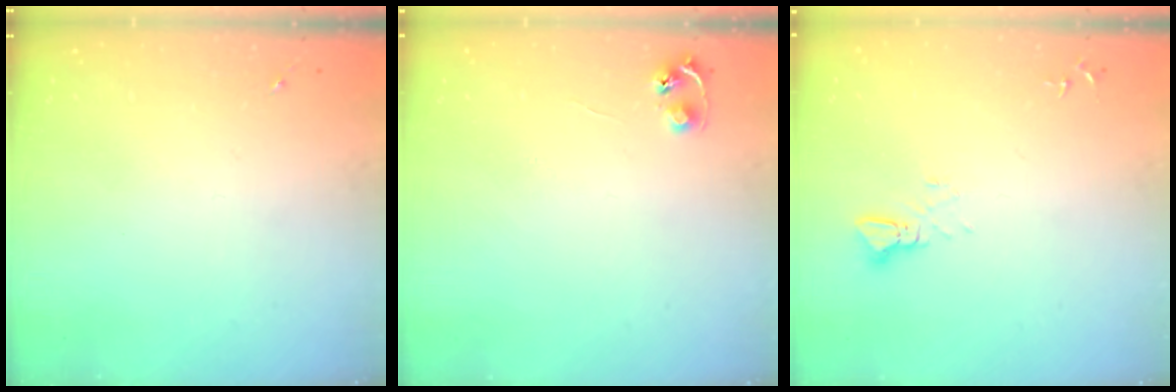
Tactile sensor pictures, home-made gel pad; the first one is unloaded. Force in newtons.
{"total": 4.8, "press": 4.7, "slide": 0.5}
{"total": 2.5, "press": 2.5, "slide": 0.1}